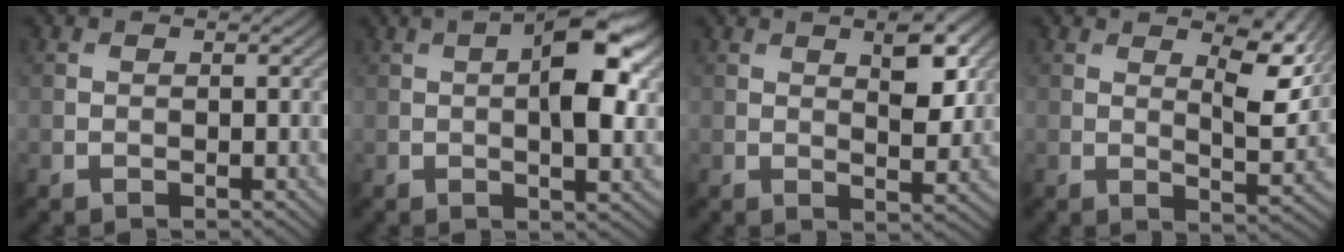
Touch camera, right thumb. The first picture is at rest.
{"total": 8.7, "force": [1.4, 3.0, 8.0], "torque": [-0.124, 0.008, 0.020]}
{"total": 5.4, "force": [2.2, 1.9, 4.5], "torque": [-0.074, -0.002, 0.036]}
{"total": 7.5, "force": [3.8, 2.4, 6.0], "torque": [-0.105, -0.004, 0.061]}